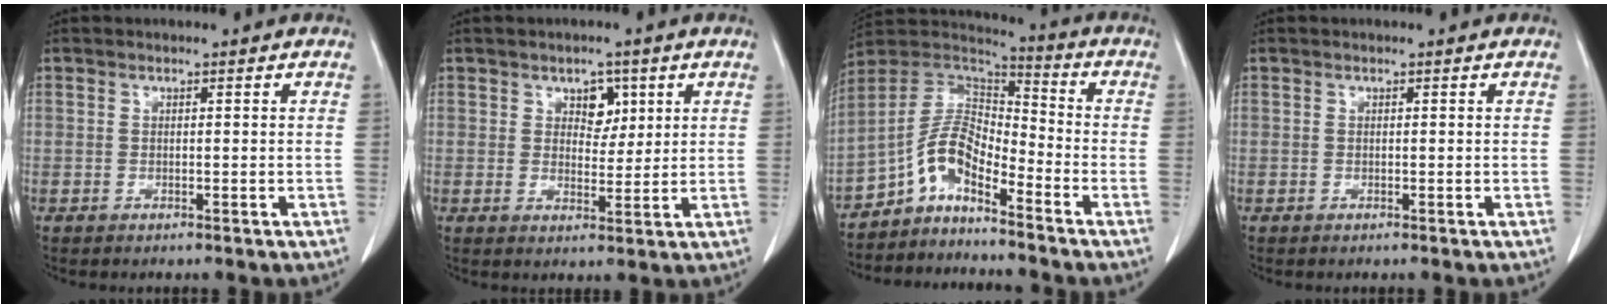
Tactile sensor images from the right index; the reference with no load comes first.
{"total": 3.9, "force": [1.8, 2.6, 2.3], "torque": [-0.028, 0.004, 0.029]}
{"total": 8.8, "force": [-5.9, 3.0, 5.8], "torque": [-0.120, 0.031, -0.116]}
{"total": 0.0}